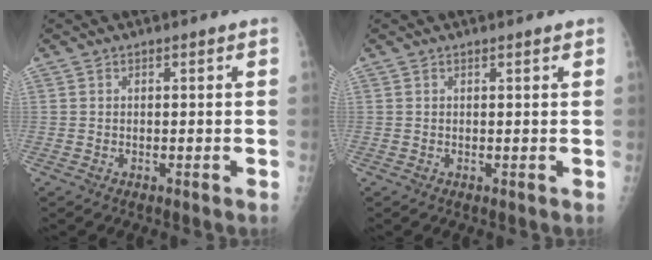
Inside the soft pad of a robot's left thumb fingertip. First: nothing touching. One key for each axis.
{"total": 1.0, "fx": 0.9, "fy": 0.2, "fz": 0.4, "tx": -0.003, "ty": 0.000, "tz": 0.012}